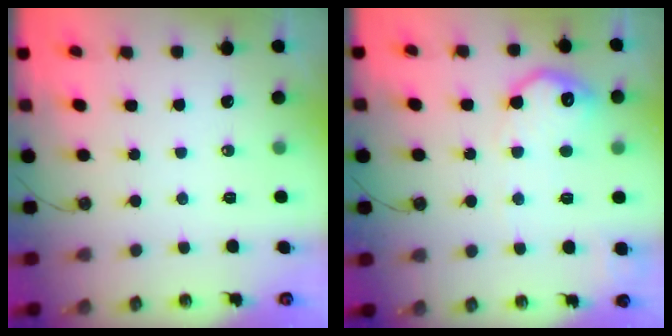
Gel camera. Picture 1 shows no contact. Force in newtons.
{"total": 13.3, "press": 13.3, "slide": 0.7}